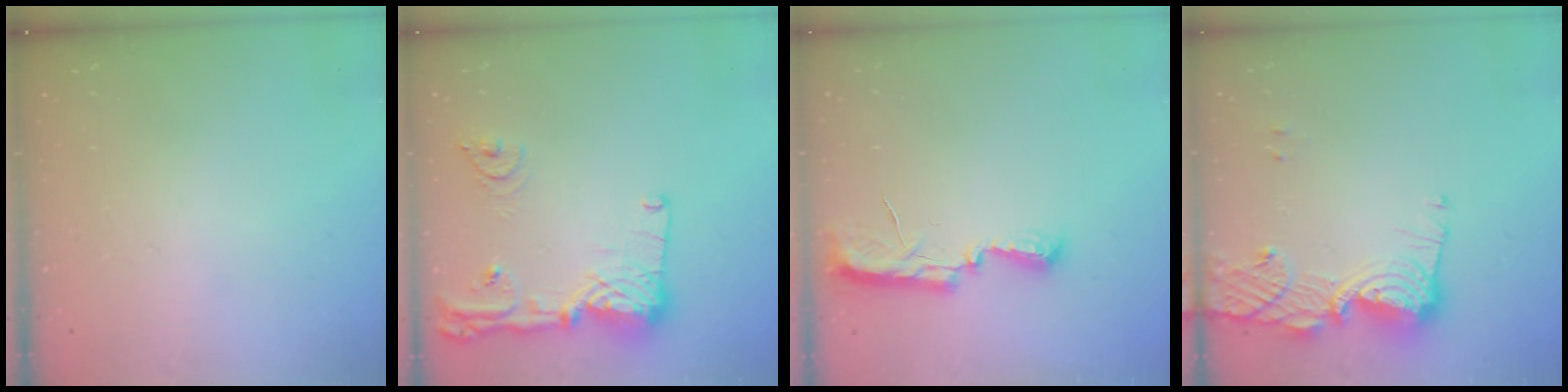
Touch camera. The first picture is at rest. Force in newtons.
{"total": 16.7, "press": 16.6, "slide": 1.9}
{"total": 7.2, "press": 7.2, "slide": 0.7}
{"total": 12.7, "press": 12.6, "slide": 1.2}